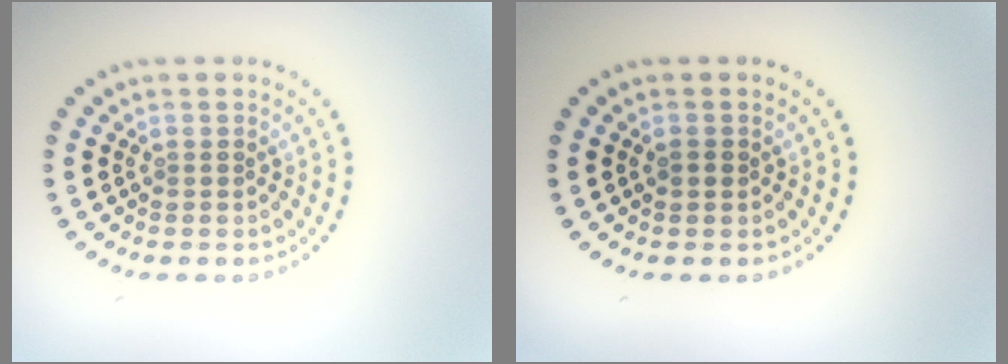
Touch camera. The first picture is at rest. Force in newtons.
{"total": 0.8, "press": 0.8, "slide": 0.3}